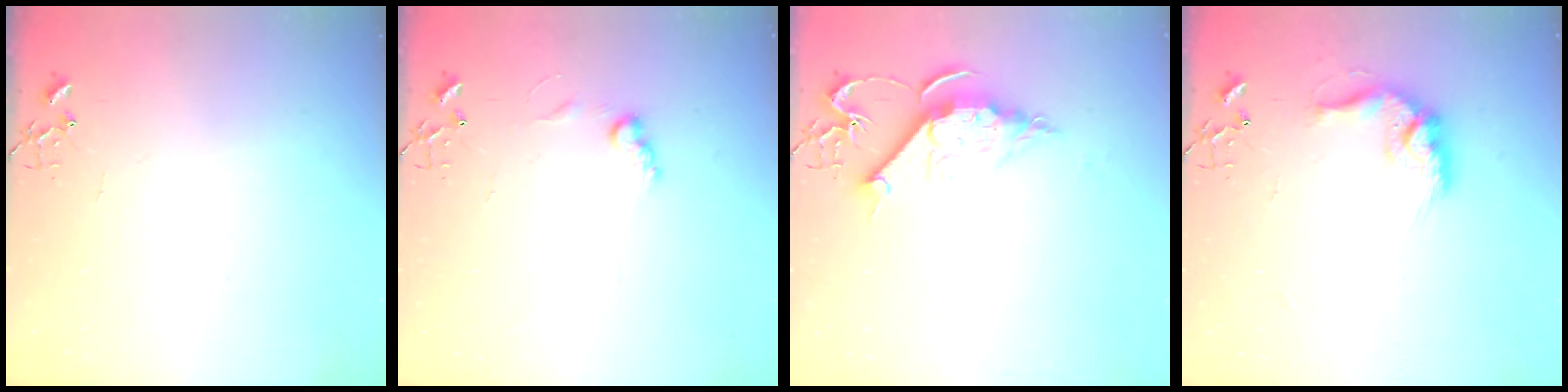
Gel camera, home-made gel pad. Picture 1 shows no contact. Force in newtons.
{"total": 6.1, "press": 6.1, "slide": 0.3}
{"total": 10.8, "press": 10.7, "slide": 1.3}
{"total": 13.4, "press": 13.4, "slide": 0.7}